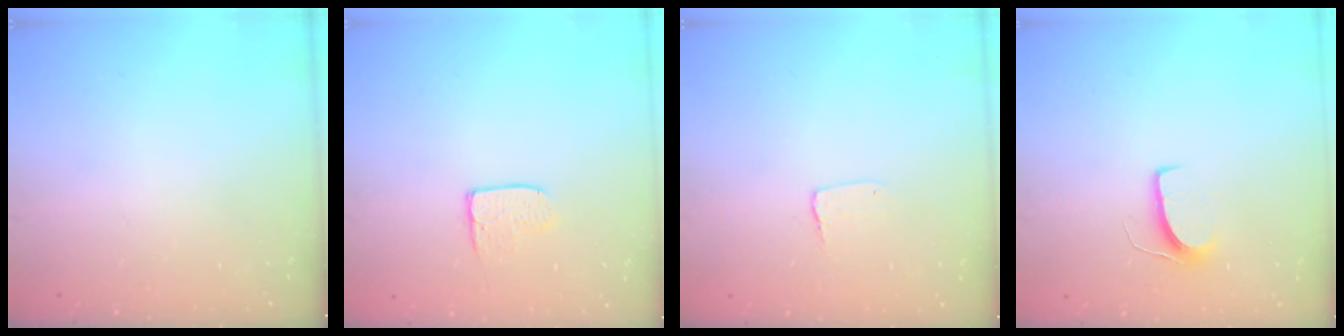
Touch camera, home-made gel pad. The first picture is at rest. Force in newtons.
{"total": 6.3, "press": 6.2, "slide": 0.5}
{"total": 3.5, "press": 3.4, "slide": 0.3}
{"total": 6.5, "press": 6.5, "slide": 0.4}